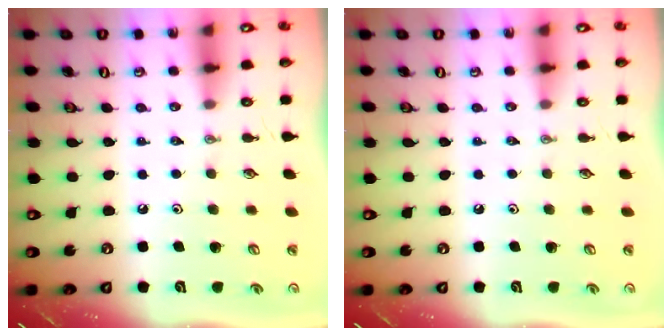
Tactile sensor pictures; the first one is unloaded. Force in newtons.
{"total": 0.0}